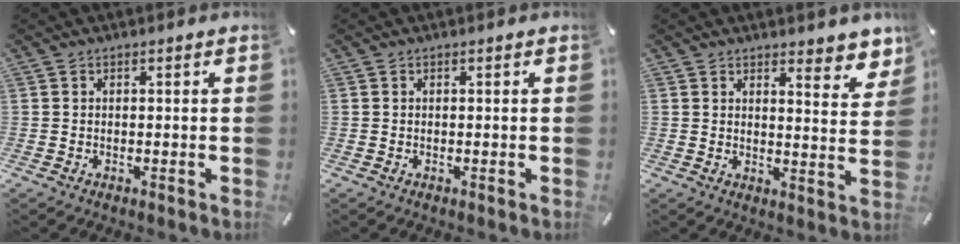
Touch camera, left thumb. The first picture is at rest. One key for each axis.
{"total": 0.0}
{"total": 6.4, "fx": 5.3, "fy": 2.7, "fz": 2.3, "tx": -0.017, "ty": -0.048, "tz": 0.091}